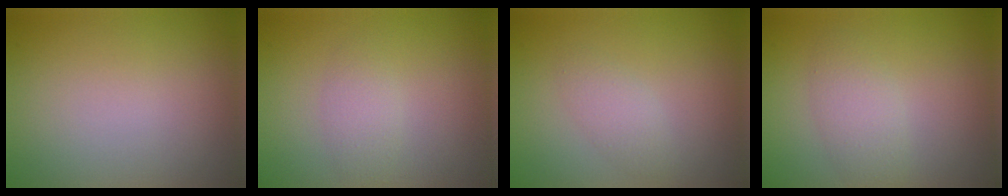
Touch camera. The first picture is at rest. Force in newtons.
{"total": 1.7, "press": 1.7, "slide": 0.0}
{"total": 1.7, "press": 1.7, "slide": 0.1}
{"total": 2.5, "press": 2.5, "slide": 0.1}